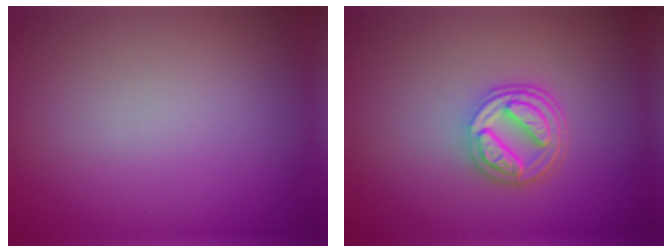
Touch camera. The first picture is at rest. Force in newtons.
{"total": 4.3, "press": 3.3, "slide": 2.8}